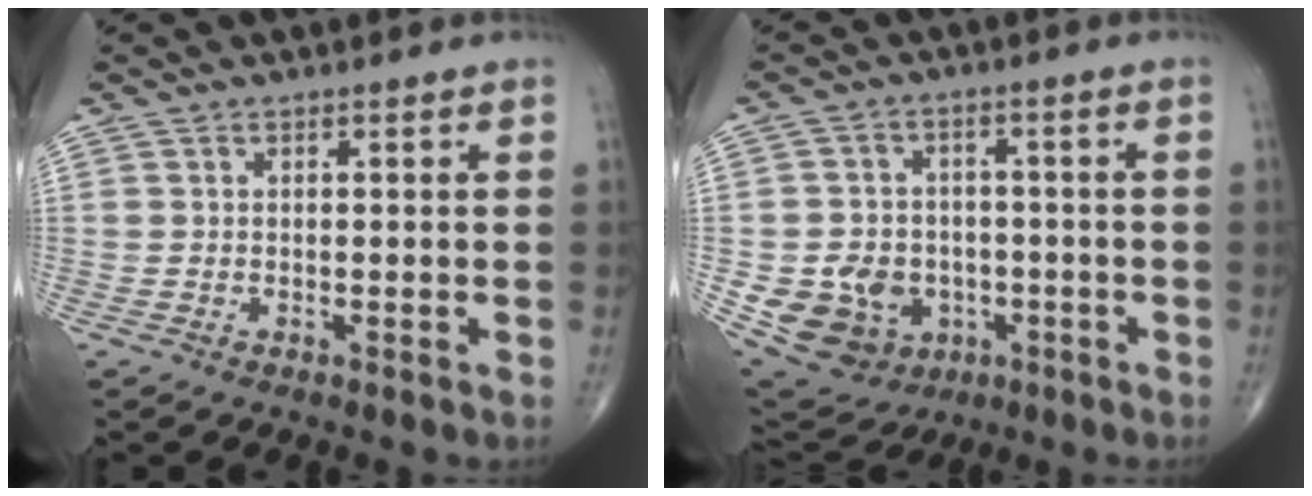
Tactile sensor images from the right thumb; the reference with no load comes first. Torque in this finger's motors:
{"motor_torque": [1.88, 1.77, 0.85, -0.58, 0.12]}